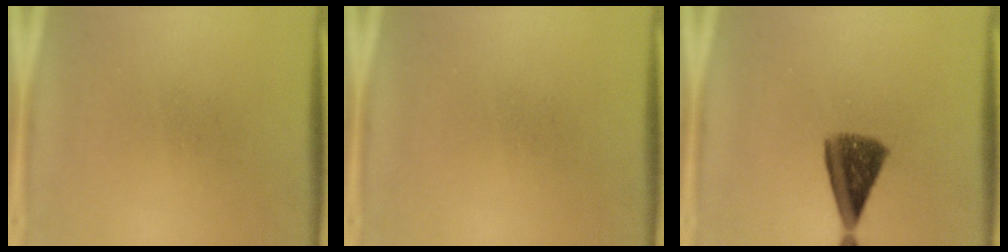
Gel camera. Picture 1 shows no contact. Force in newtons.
{"total": 0.0}
{"total": 8.1}